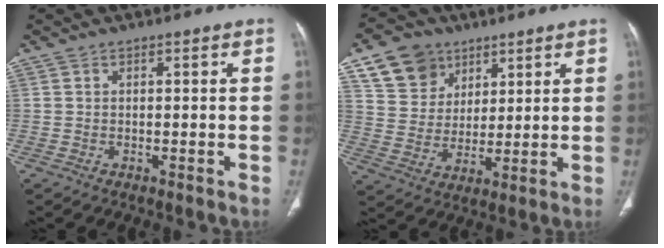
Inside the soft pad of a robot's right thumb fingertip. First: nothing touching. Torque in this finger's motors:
{"motor_torque": [0.01, 1.04, 0.16, -0.14, 0.00]}